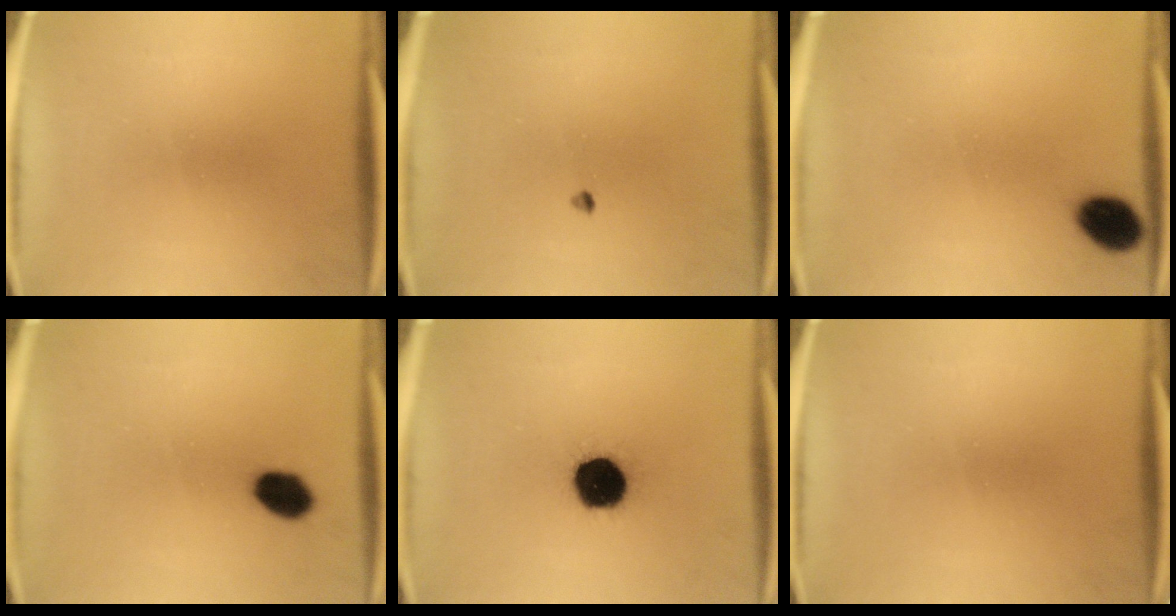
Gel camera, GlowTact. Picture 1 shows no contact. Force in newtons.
{"total": 0.7}
{"total": 7.1}
{"total": 5.9}
{"total": 14.8}
{"total": 0.0}